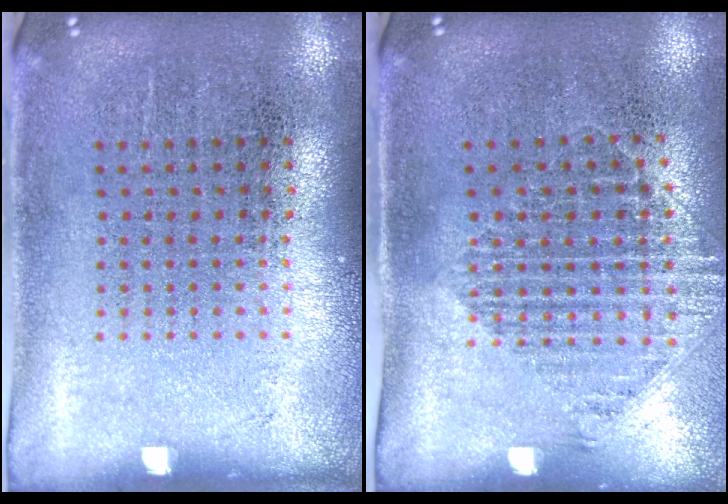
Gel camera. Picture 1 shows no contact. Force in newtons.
{"total": 1.4, "press": 1.2, "slide": 0.9}